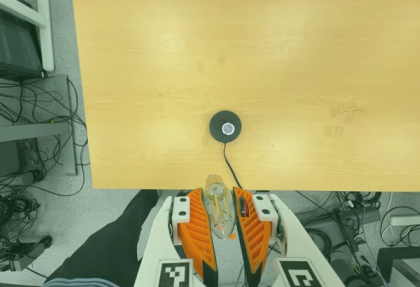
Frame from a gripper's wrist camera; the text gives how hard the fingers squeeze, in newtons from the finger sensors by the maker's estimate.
{"total": 20.8, "left": 25.0, "right": 16.5}